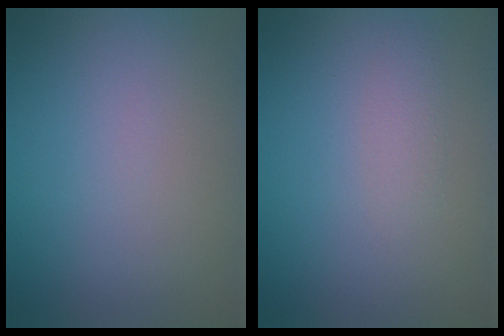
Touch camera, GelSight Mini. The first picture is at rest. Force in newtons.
{"total": 1.1, "press": 1.1, "slide": 0.1}